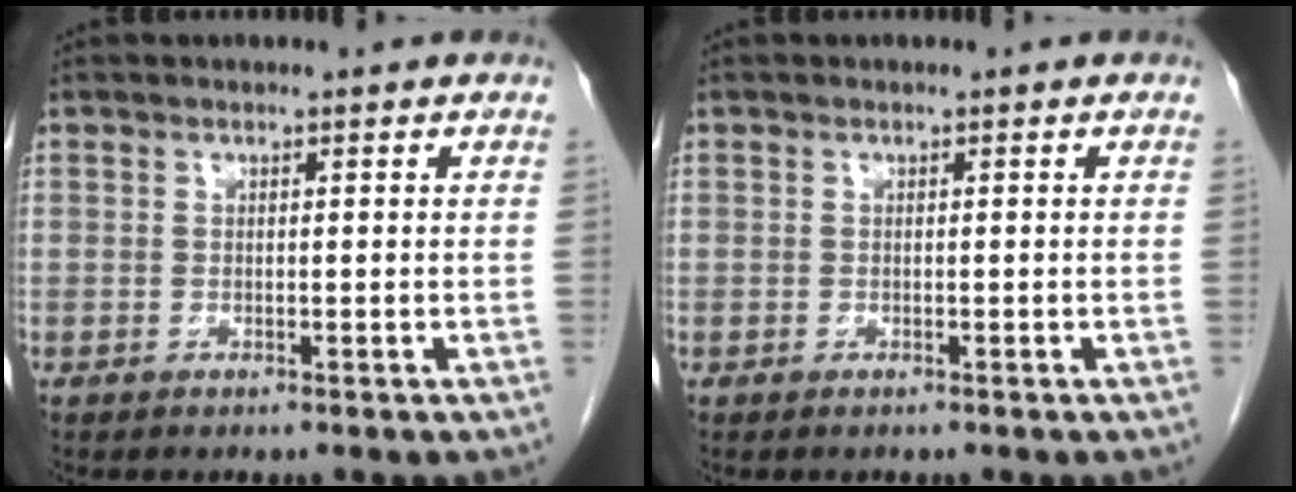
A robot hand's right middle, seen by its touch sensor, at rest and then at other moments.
{"total": 0.0}